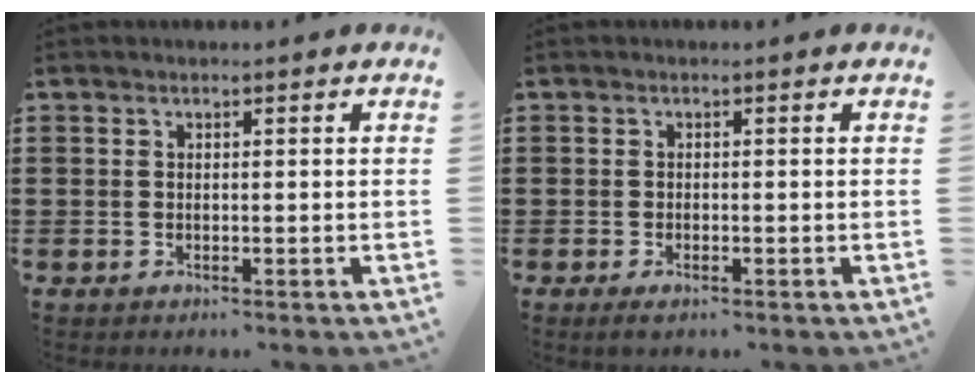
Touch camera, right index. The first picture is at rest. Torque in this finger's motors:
{"motor_torque": [0.29, 0.76, 0.19, 0.03]}